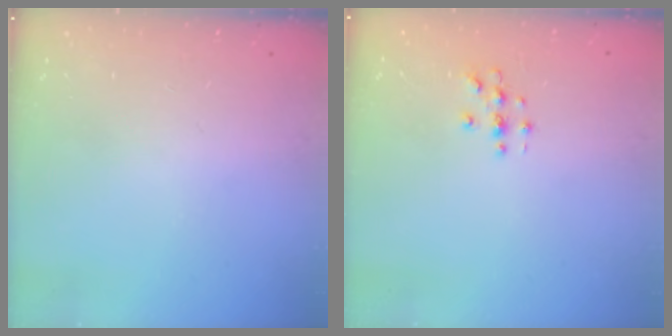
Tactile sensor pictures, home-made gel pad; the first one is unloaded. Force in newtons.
{"total": 2.9, "press": 2.9, "slide": 0.3}